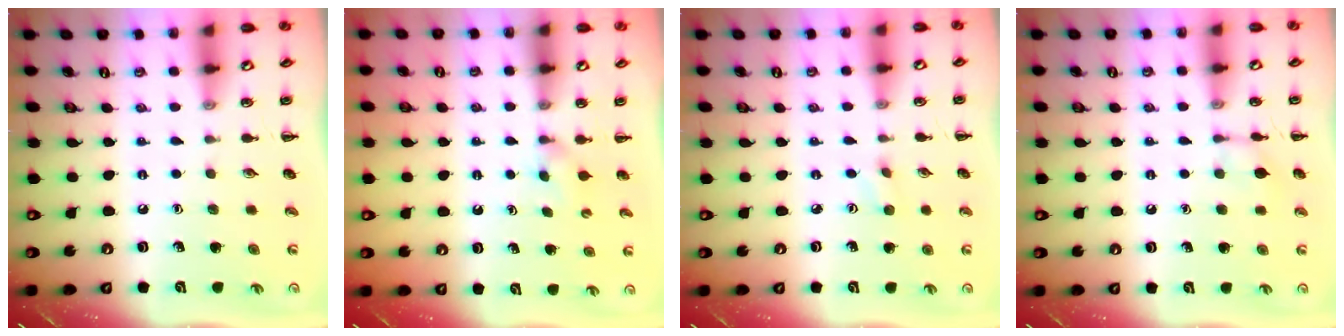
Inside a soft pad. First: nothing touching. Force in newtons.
{"total": 2.4, "press": 2.1, "slide": 1.0}
{"total": 2.3, "press": 2.2, "slide": 0.8}
{"total": 5.8, "press": 5.8, "slide": 0.3}